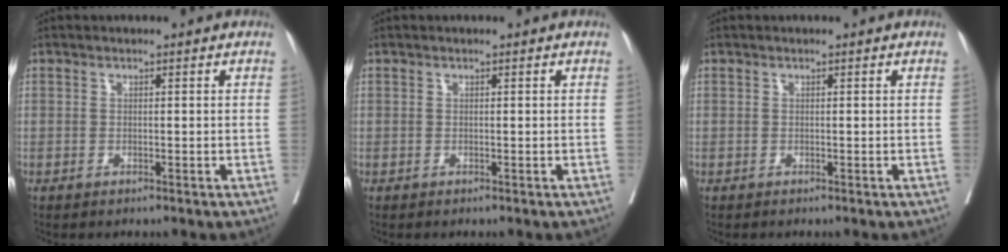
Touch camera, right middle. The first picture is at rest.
{"total": 0.0}
{"total": 0.0}